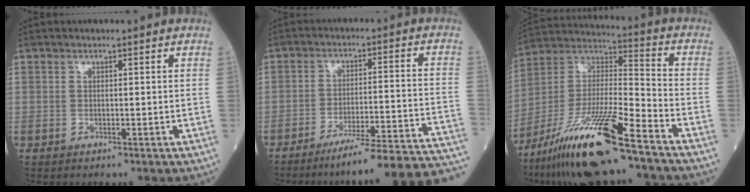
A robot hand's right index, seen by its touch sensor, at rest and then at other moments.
{"total": 20.6, "force": [-18.4, -1.2, 9.2], "torque": [-0.061, 0.000, -0.250]}
{"total": 19.6, "force": [-13.1, 1.6, 14.5], "torque": [-0.303, -0.030, -0.238]}